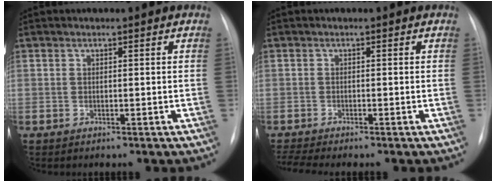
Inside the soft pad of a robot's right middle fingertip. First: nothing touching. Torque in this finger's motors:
{"motor_torque": [0.40, -0.34, 0.00, 0.01]}